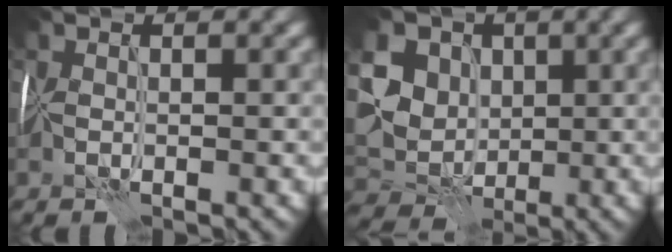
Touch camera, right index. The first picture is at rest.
{"total": 10.8, "force": [3.0, 9.2, 4.9], "torque": [-0.101, 0.025, 0.037]}